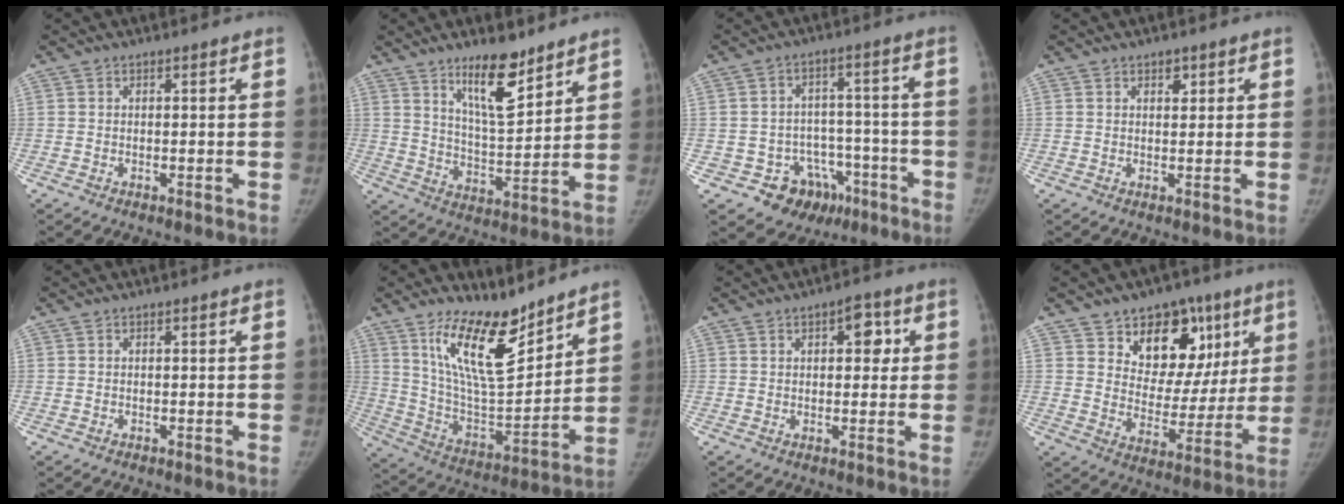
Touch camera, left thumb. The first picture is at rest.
{"total": 11.8, "force": [8.3, 3.6, 7.7], "torque": [-0.108, -0.067, 0.148]}
{"total": 11.2, "force": [-5.9, 9.0, 3.0], "torque": [-0.006, 0.066, -0.074]}
{"total": 1.7, "force": [1.0, 1.1, 1.0], "torque": [-0.004, -0.003, 0.014]}
{"total": 0.0}
{"total": 17.2, "force": [11.9, 5.8, 10.9], "torque": [-0.148, -0.085, 0.226]}
{"total": 5.0, "force": [1.5, 2.8, 3.9], "torque": [-0.027, 0.001, 0.015]}
{"total": 17.1, "force": [8.7, 11.6, 9.0], "torque": [-0.057, -0.030, 0.133]}